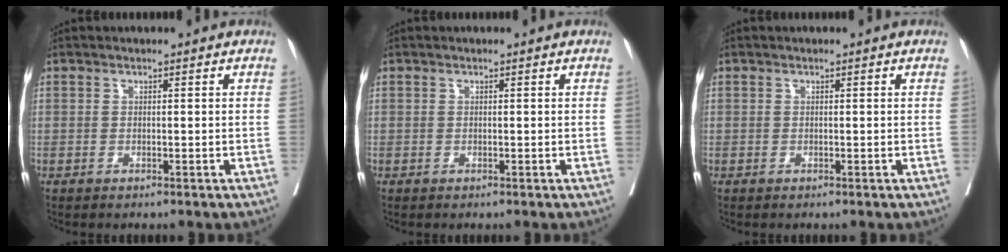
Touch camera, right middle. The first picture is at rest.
{"total": 0.0}
{"total": 0.0}